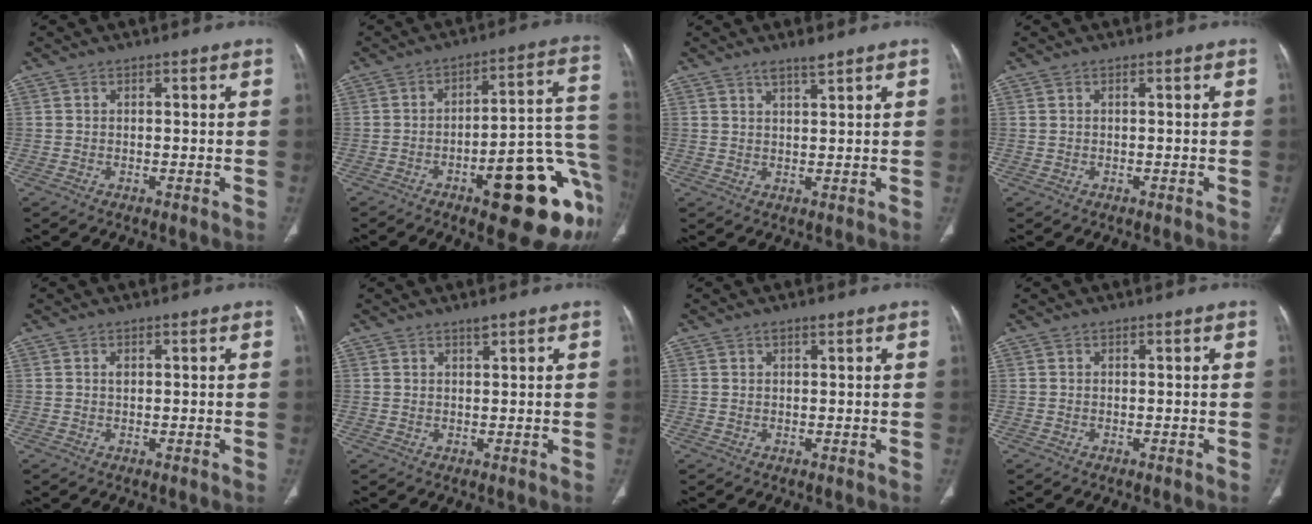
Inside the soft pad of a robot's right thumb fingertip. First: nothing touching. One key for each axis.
{"total": 22.6, "fx": -8.7, "fy": 7.0, "fz": 19.6, "tx": -0.175, "ty": 0.047, "tz": -0.105}
{"total": 2.8, "fx": 2.3, "fy": 0.3, "fz": 1.6, "tx": -0.026, "ty": -0.012, "tz": 0.044}
{"total": 0.0}
{"total": 0.6, "fx": 0.2, "fy": 0.4, "fz": 0.5, "tx": -0.009, "ty": 0.001, "tz": 0.003}
{"total": 1.2, "fx": 1.1, "fy": 0.3, "fz": 0.6, "tx": -0.003, "ty": -0.006, "tz": 0.020}
{"total": 1.3, "fx": 0.9, "fy": 0.5, "fz": 0.7, "tx": -0.004, "ty": 0.000, "tz": 0.014}
{"total": 0.0}